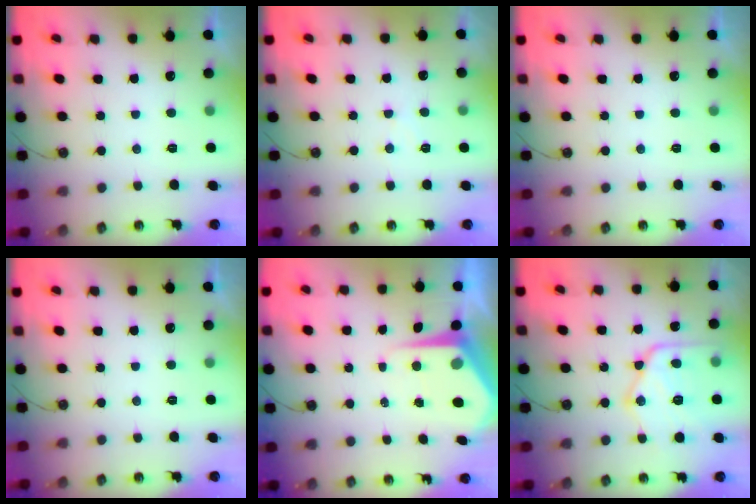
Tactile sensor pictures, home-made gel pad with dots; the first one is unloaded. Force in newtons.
{"total": 4.7, "press": 4.7, "slide": 0.6}
{"total": 0.0}
{"total": 0.0}
{"total": 7.8, "press": 7.7, "slide": 0.7}
{"total": 18.9, "press": 18.8, "slide": 2.1}